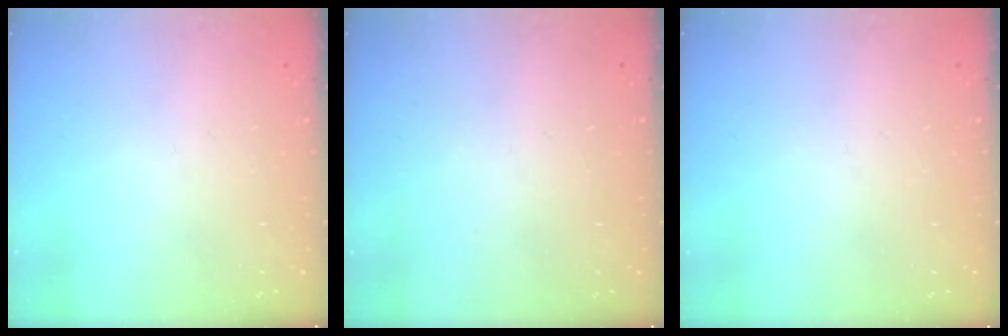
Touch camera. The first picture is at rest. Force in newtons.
{"total": 0.0}
{"total": 0.0}